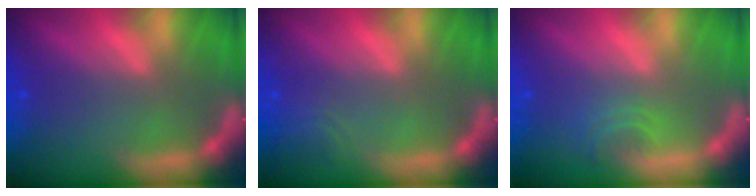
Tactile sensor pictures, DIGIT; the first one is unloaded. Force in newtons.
{"total": 1.9}
{"total": 1.9}